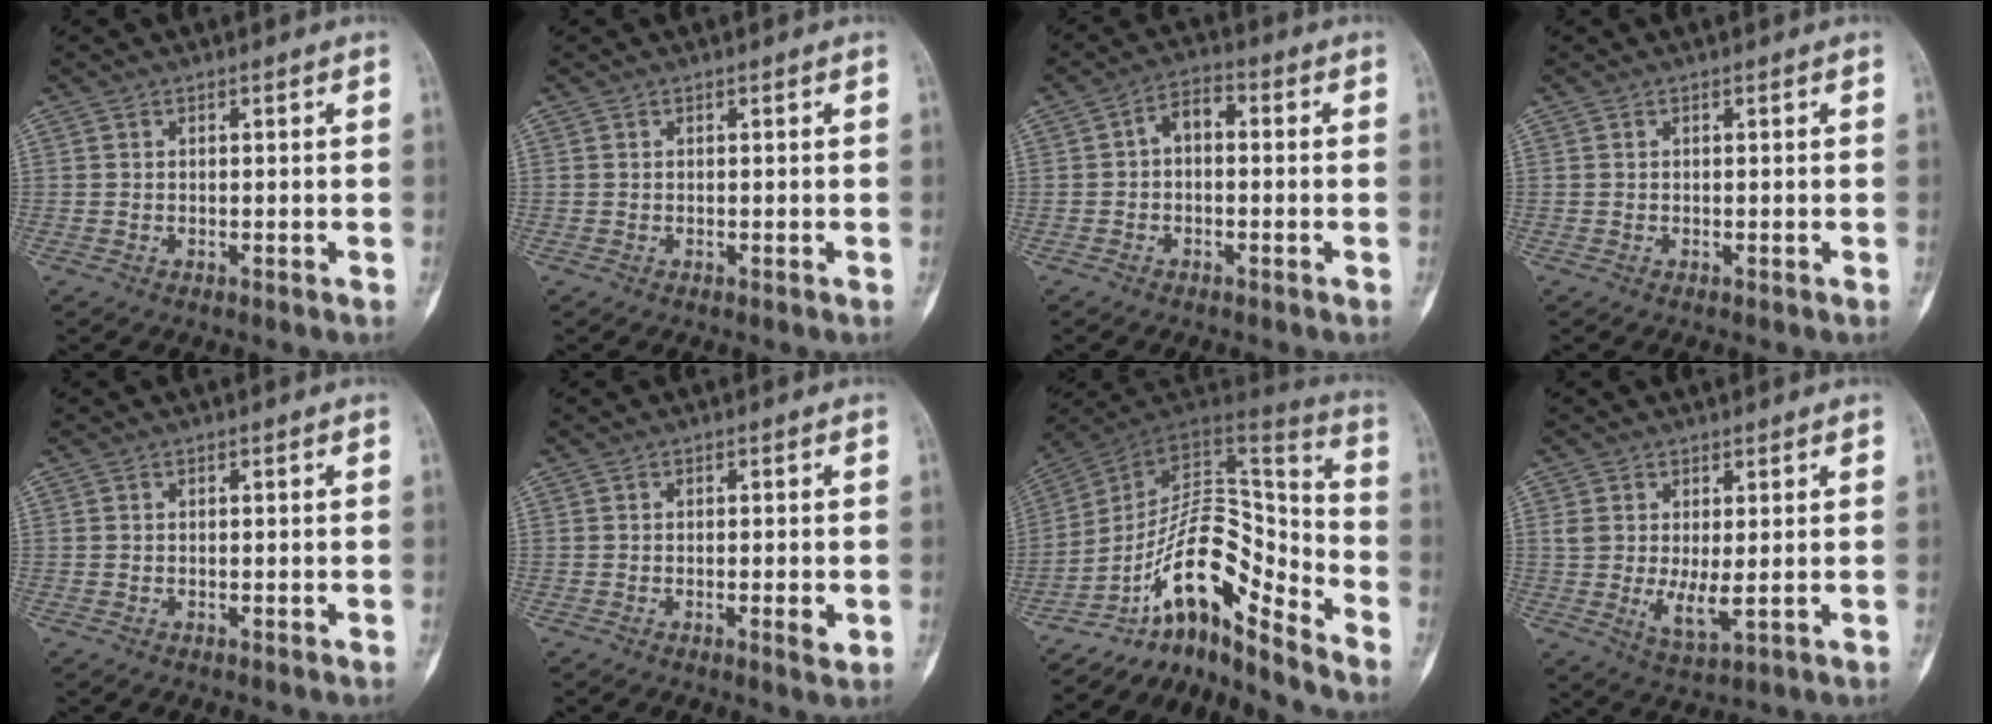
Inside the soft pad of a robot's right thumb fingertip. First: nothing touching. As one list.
[{"total": 0.0}, {"total": 4.7, "force": [-0.1, 2.8, 3.7], "torque": [-0.049, 0.022, -0.015]}, {"total": 0.0}, {"total": 0.0}, {"total": 2.3, "force": [-0.5, 0.5, 2.2], "torque": [-0.033, -0.005, -0.009]}, {"total": 16.4, "force": [-11.2, 5.9, 10.3], "torque": [-0.136, 0.129, -0.195]}, {"total": 5.8, "force": [0.1, 2.4, 5.2], "torque": [-0.095, -0.015, 0.010]}]